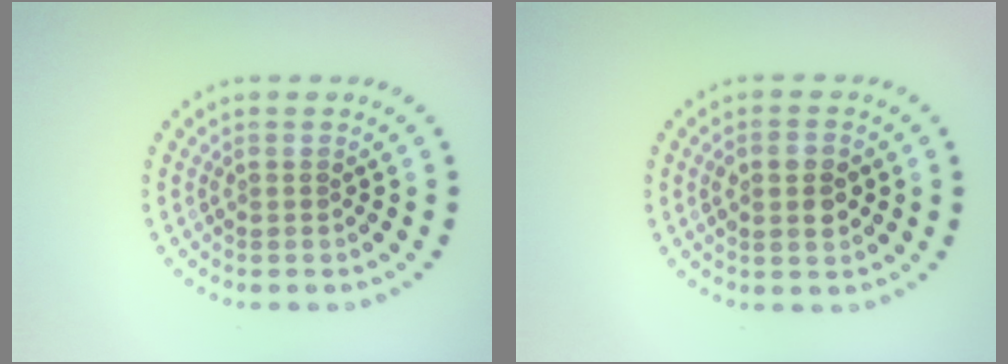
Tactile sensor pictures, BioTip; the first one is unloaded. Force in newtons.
{"total": 2.7, "press": 2.7, "slide": 0.2}